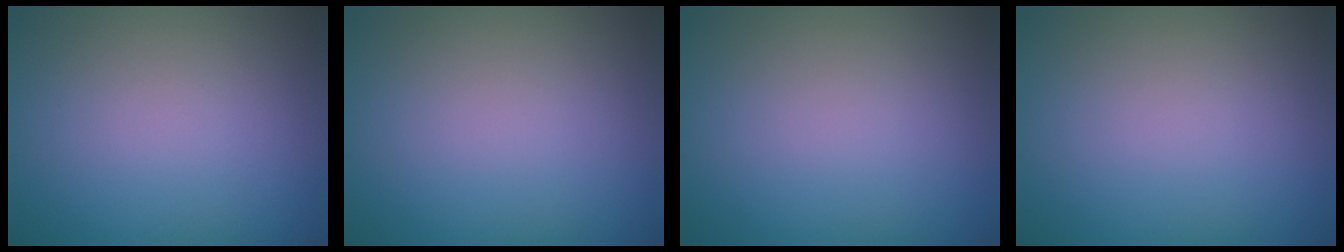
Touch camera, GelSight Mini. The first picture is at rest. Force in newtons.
{"total": 0.0}
{"total": 0.0}
{"total": 0.0}